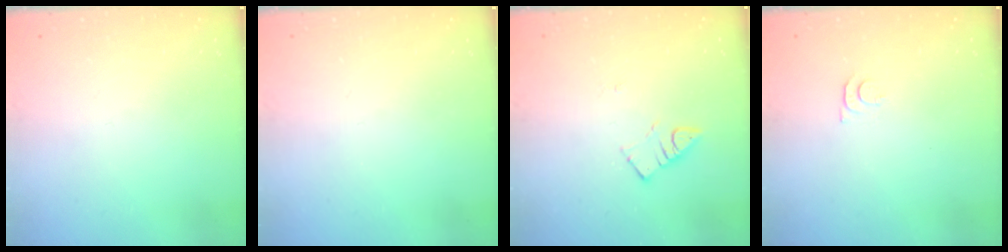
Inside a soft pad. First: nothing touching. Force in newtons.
{"total": 0.0}
{"total": 2.8, "press": 2.7, "slide": 0.3}
{"total": 3.7, "press": 3.6, "slide": 0.4}